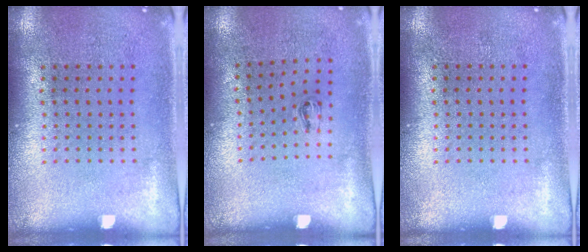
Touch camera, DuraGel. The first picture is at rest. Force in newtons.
{"total": 0.6, "press": 0.2, "slide": 0.5}
{"total": 0.0}